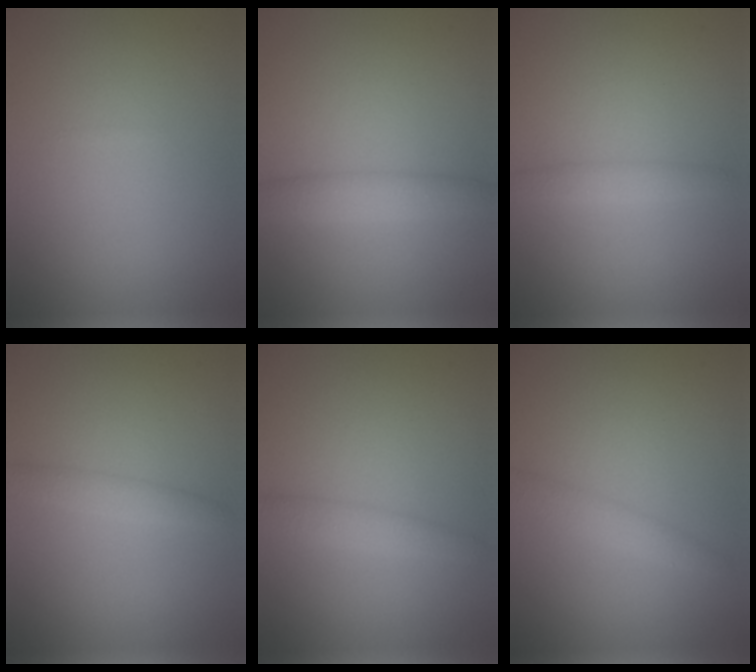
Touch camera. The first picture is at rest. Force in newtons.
{"total": 2.5, "press": 2.5, "slide": 0.1}
{"total": 1.4, "press": 1.4, "slide": 0.1}
{"total": 1.6, "press": 1.6, "slide": 0.0}
{"total": 1.8, "press": 1.8, "slide": 0.1}
{"total": 1.8, "press": 1.8, "slide": 0.0}